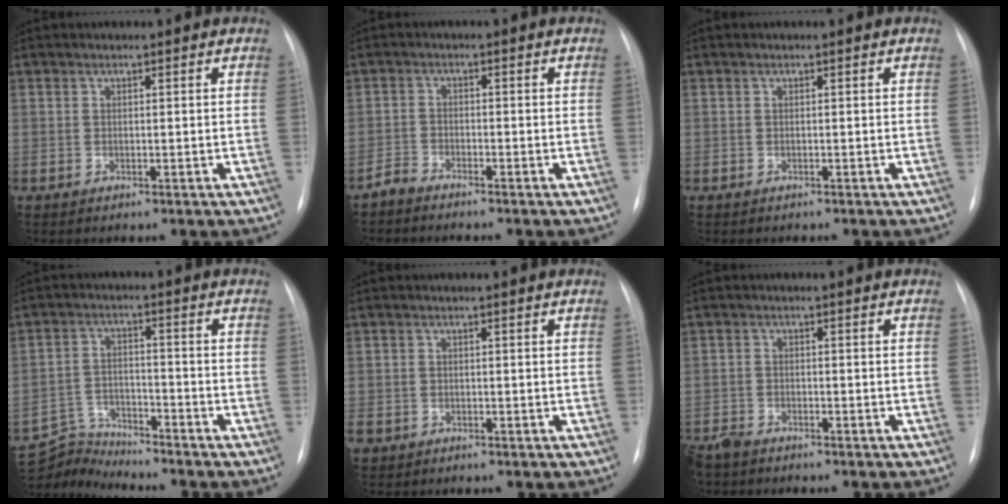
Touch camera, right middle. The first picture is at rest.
{"total": 2.1, "force": [-2.0, 0.3, 0.2], "torque": [-0.003, -0.004, -0.041]}
{"total": 1.1, "force": [-1.0, 0.3, 0.4], "torque": [-0.007, -0.002, -0.012]}
{"total": 6.3, "force": [-6.1, -0.4, -1.4], "torque": [0.015, 0.005, -0.110]}
{"total": 2.7, "force": [-1.6, 2.1, 0.8], "torque": [-0.018, -0.001, -0.027]}
{"total": 3.6, "force": [-3.3, 1.1, 0.9], "torque": [-0.015, -0.008, -0.062]}